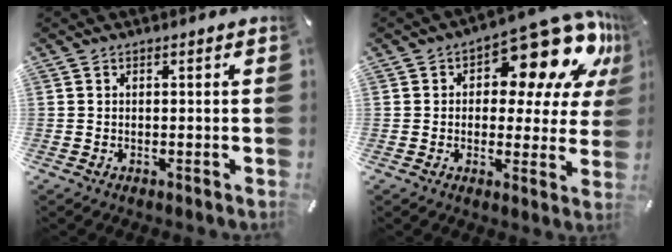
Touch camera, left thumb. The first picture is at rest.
{"total": 18.0, "force": [10.4, 8.8, 11.8], "torque": [-0.156, -0.077, 0.175]}